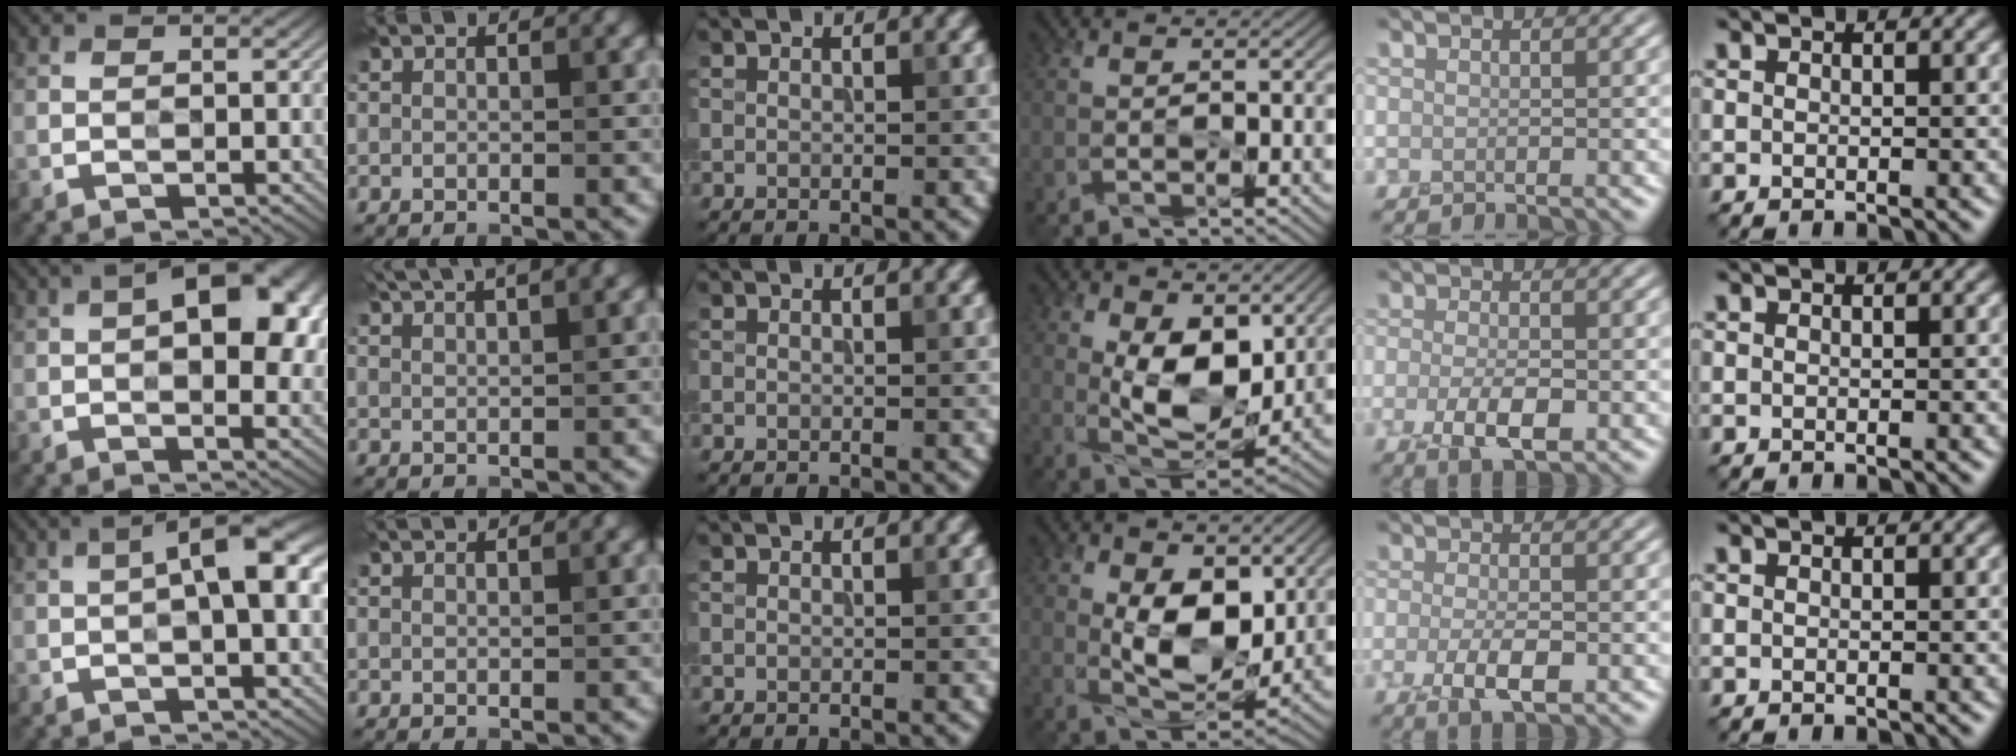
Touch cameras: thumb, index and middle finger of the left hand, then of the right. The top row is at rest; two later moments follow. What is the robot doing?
{"motion": "peel", "object": "bandage"}